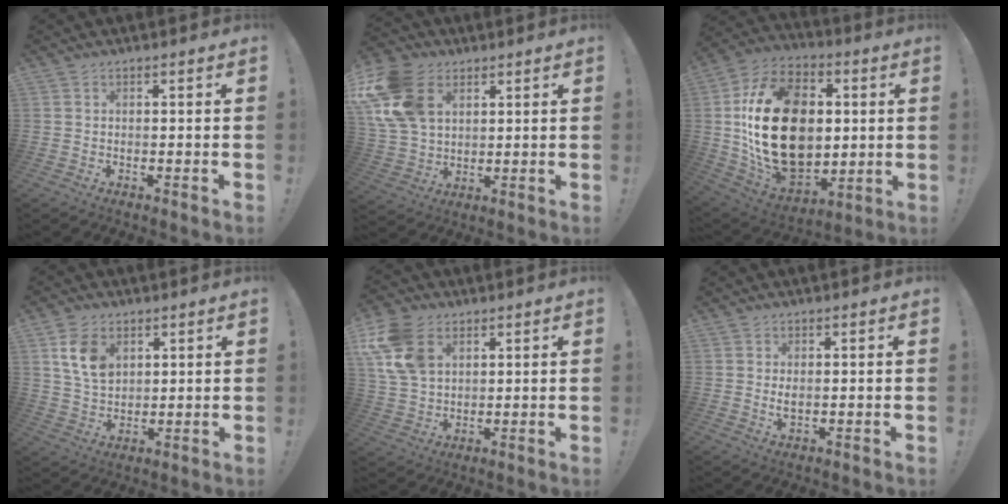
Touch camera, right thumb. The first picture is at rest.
{"total": 18.2, "force": [6.9, 13.0, 10.7], "torque": [-0.215, -0.023, 0.132]}
{"total": 30.3, "force": [2.2, 21.0, 21.8], "torque": [-0.411, -0.006, 0.067]}
{"total": 10.1, "force": [4.2, 7.1, 5.7], "torque": [-0.091, -0.006, 0.085]}
{"total": 14.7, "force": [5.9, 10.2, 8.7], "torque": [-0.176, -0.018, 0.117]}
{"total": 2.0, "force": [0.5, 0.9, 1.7], "torque": [-0.019, -0.005, 0.006]}